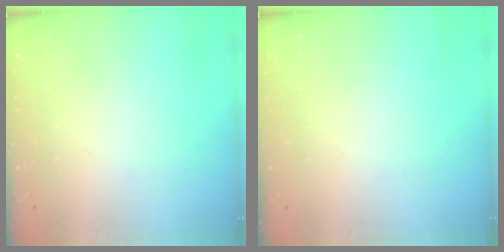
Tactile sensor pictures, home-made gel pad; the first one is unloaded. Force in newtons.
{"total": 0.0}